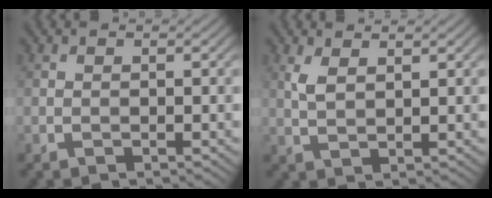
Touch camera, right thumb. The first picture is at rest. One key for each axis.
{"total": 2.6, "fx": 1.5, "fy": 0.9, "fz": 1.9, "tx": -0.054, "ty": -0.001, "tz": 0.034}